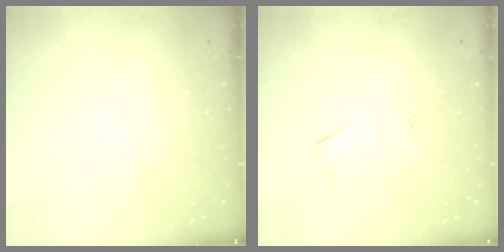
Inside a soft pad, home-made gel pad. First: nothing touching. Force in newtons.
{"total": 3.1, "press": 3.0, "slide": 0.4}